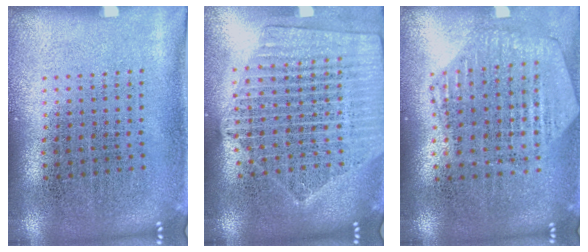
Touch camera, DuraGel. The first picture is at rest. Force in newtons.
{"total": 2.1, "press": 1.9, "slide": 0.9}
{"total": 1.2, "press": 1.2, "slide": 0.2}